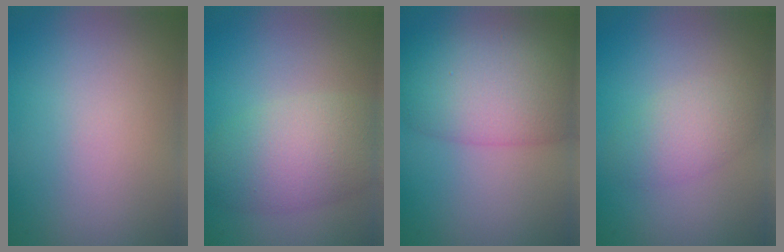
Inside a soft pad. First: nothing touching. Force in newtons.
{"total": 5.6, "press": 5.6, "slide": 0.1}
{"total": 8.4, "press": 8.4, "slide": 0.2}
{"total": 2.7, "press": 2.7, "slide": 0.1}